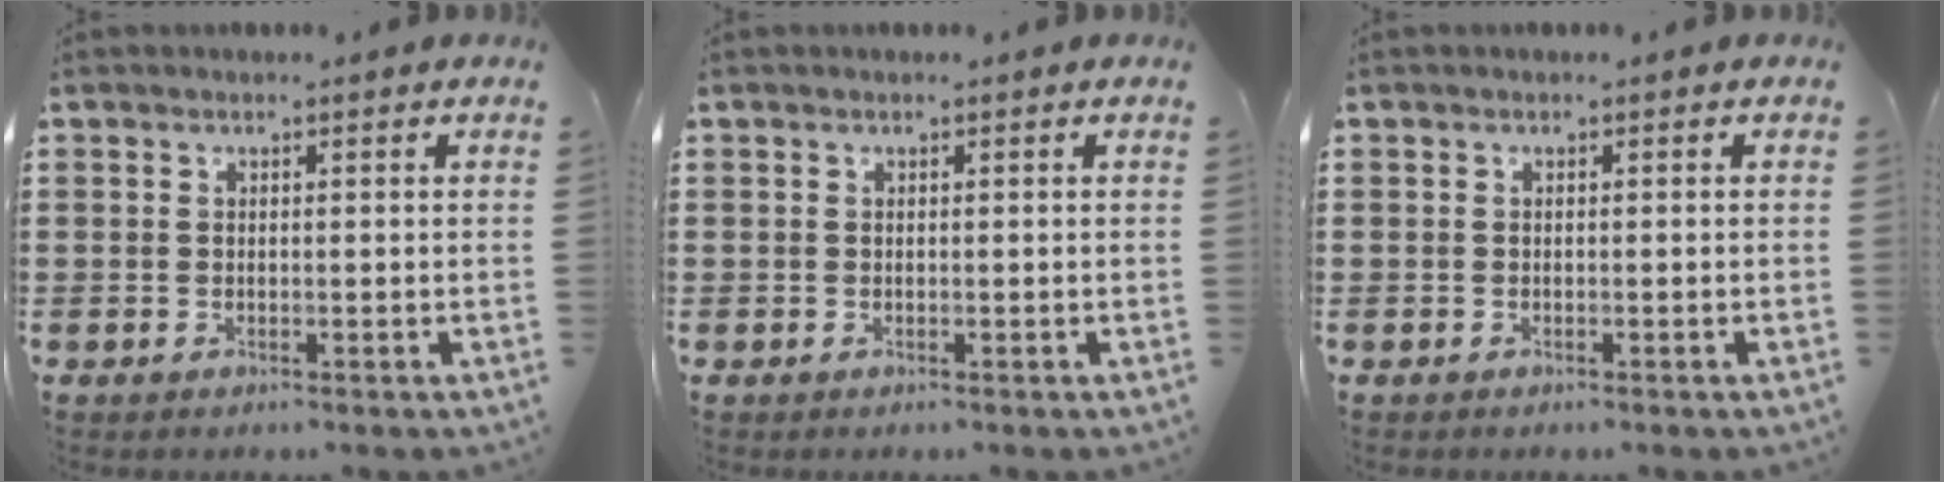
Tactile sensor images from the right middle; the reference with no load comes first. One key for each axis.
{"total": 0.0}
{"total": 0.0}